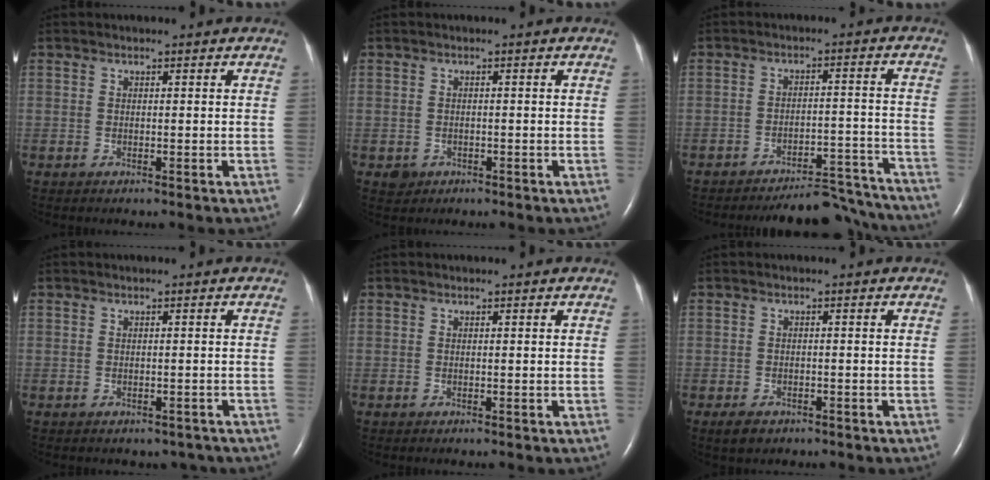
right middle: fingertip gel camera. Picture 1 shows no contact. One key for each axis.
{"total": 1.5, "fx": -0.7, "fy": 1.3, "fz": 0.2, "tx": -0.003, "ty": 0.004, "tz": -0.007}
{"total": 11.3, "fx": -11.0, "fy": 1.9, "fz": 1.3, "tx": 0.004, "ty": 0.025, "tz": -0.145}
{"total": 2.2, "fx": -1.8, "fy": 1.3, "fz": 0.2, "tx": 0.000, "ty": 0.006, "tz": -0.023}
{"total": 0.0}
{"total": 2.4, "fx": -1.6, "fy": 1.4, "fz": 1.0, "tx": -0.019, "ty": 0.000, "tz": -0.017}